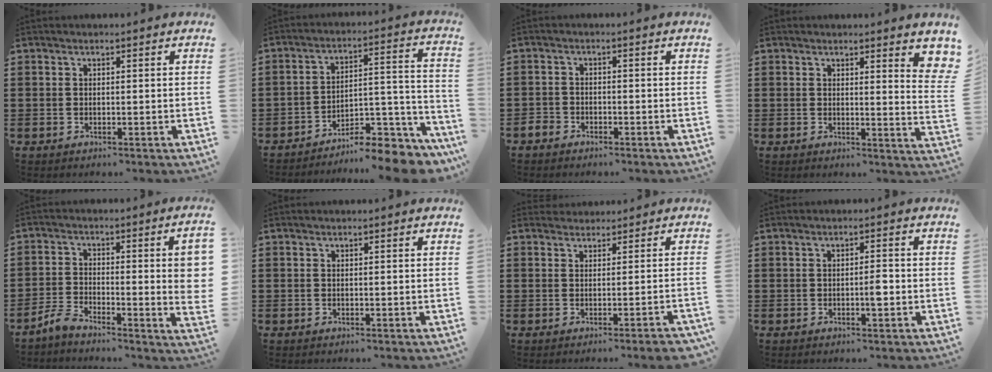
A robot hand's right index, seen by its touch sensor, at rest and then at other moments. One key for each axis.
{"total": 8.4, "fx": -7.7, "fy": 1.8, "fz": 2.9, "tx": -0.030, "ty": 0.022, "tz": -0.146}
{"total": 1.6, "fx": -1.4, "fy": 0.8, "fz": 0.0, "tx": -0.005, "ty": 0.004, "tz": -0.032}
{"total": 2.7, "fx": 2.2, "fy": 0.2, "fz": 1.5, "tx": -0.024, "ty": -0.009, "tz": 0.035}
{"total": 7.4, "fx": -2.0, "fy": 1.6, "fz": 6.9, "tx": -0.117, "ty": -0.002, "tz": -0.037}
{"total": 0.0}
{"total": 0.6, "fx": 0.2, "fy": -0.1, "fz": 0.5, "tx": -0.015, "ty": 0.000, "tz": 0.004}
{"total": 2.4, "fx": -0.5, "fy": 0.6, "fz": 2.3, "tx": -0.040, "ty": 0.003, "tz": -0.010}